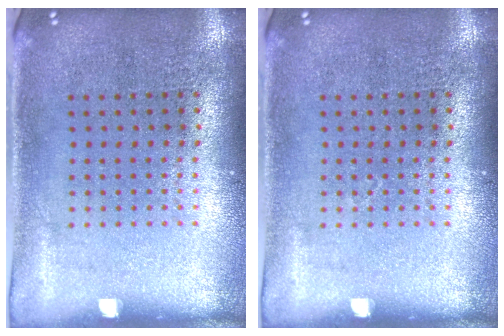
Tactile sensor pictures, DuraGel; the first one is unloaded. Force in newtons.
{"total": 0.0}